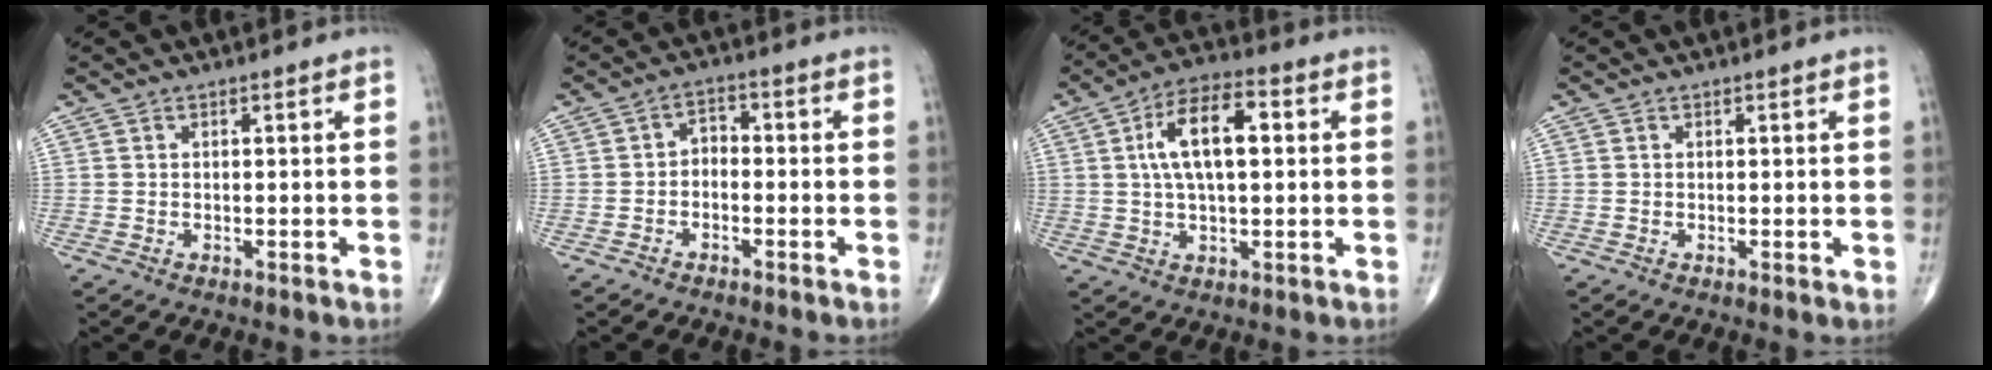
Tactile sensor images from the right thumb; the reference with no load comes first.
{"total": 2.8, "force": [-1.1, 1.9, 1.7], "torque": [-0.013, 0.024, -0.031]}
{"total": 12.0, "force": [2.2, 5.5, 10.5], "torque": [-0.180, 0.019, 0.033]}
{"total": 0.6, "force": [0.2, 0.2, 0.5], "torque": [-0.010, -0.003, 0.002]}